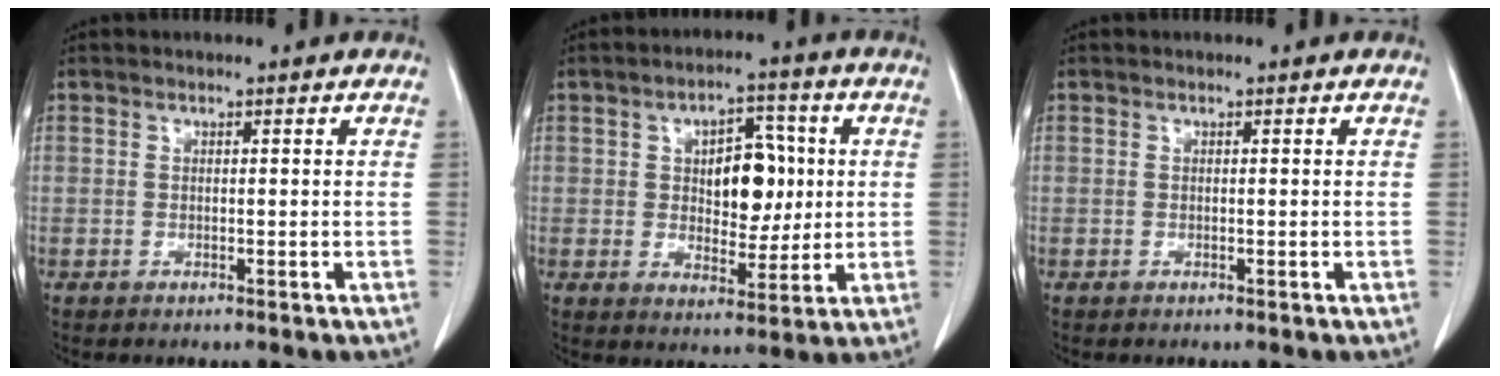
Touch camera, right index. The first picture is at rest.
{"total": 9.0, "force": [1.3, 4.9, 7.5], "torque": [-0.110, 0.015, 0.029]}
{"total": 0.0}